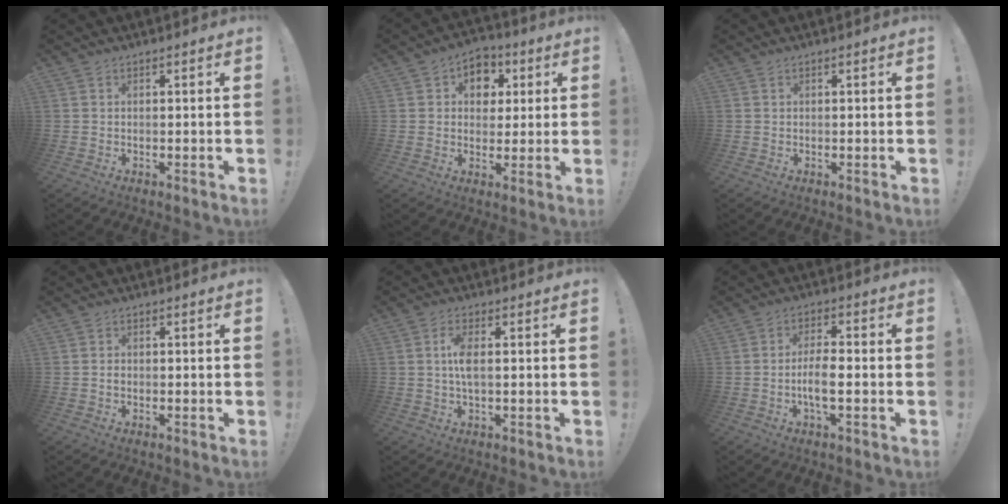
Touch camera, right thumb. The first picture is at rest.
{"total": 8.6, "force": [2.2, 7.3, 3.9], "torque": [-0.043, -0.004, 0.044]}
{"total": 0.0}
{"total": 0.8, "force": [-0.4, 0.6, 0.3], "torque": [-0.005, 0.004, -0.007]}
{"total": 5.3, "force": [0.5, 1.7, 5.0], "torque": [-0.103, -0.003, 0.003]}
{"total": 6.9, "force": [-1.9, 1.9, 6.3], "torque": [-0.131, 0.000, -0.036]}